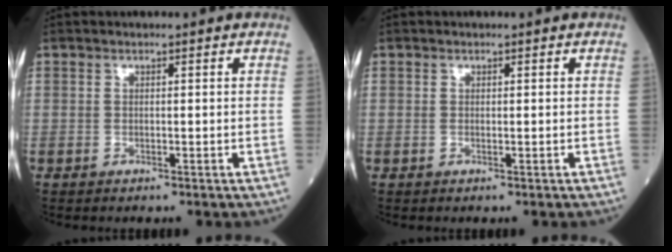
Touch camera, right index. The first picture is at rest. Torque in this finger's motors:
{"motor_torque": [-1.66, 0.48, -0.98, -0.15]}